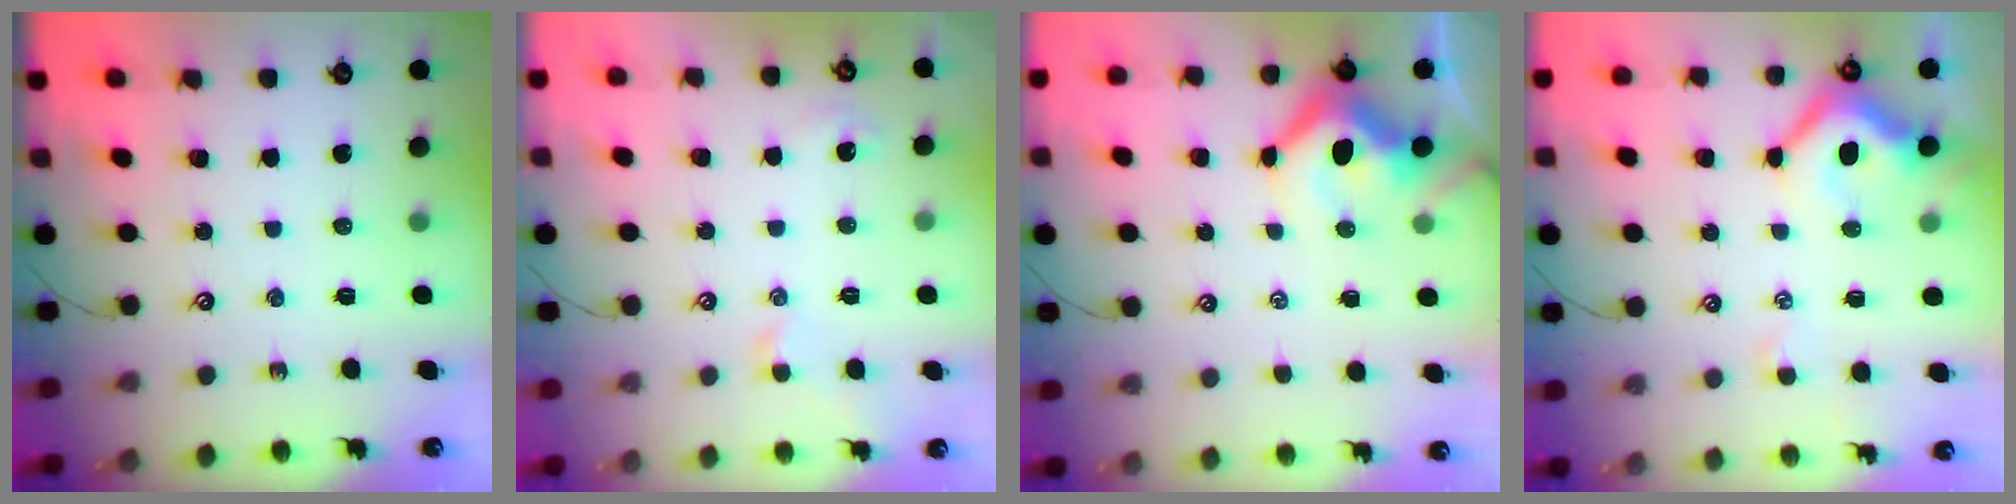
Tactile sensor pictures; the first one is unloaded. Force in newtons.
{"total": 2.9, "press": 2.8, "slide": 0.8}
{"total": 8.1, "press": 8.0, "slide": 1.6}
{"total": 6.4, "press": 6.2, "slide": 1.4}